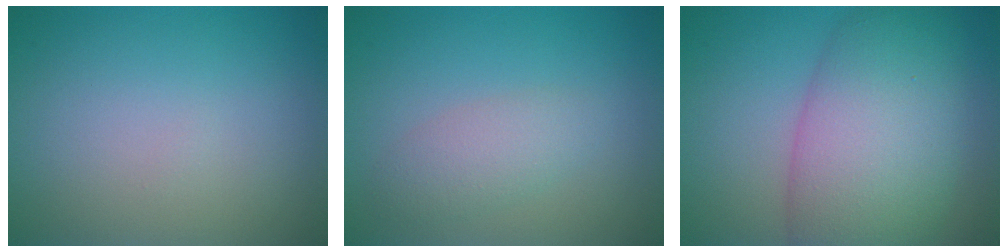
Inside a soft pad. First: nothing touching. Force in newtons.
{"total": 2.4, "press": 2.4, "slide": 0.0}
{"total": 10.1, "press": 10.1, "slide": 0.3}